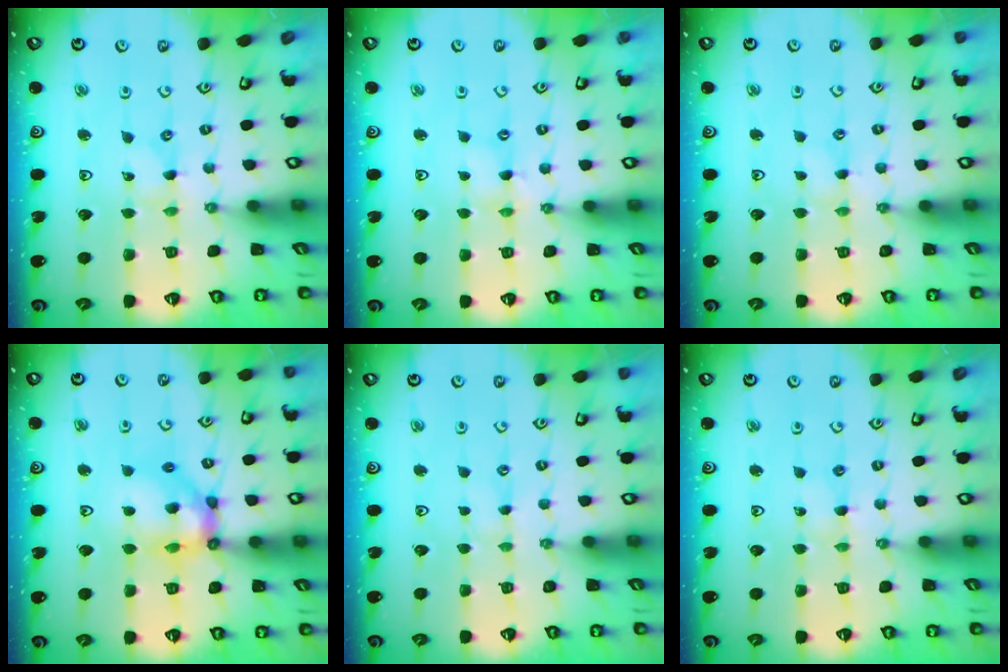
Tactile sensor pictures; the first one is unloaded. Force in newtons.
{"total": 1.6, "press": 1.6, "slide": 0.3}
{"total": 1.0, "press": 1.0, "slide": 0.3}
{"total": 13.9, "press": 13.8, "slide": 1.7}
{"total": 0.0}
{"total": 3.1, "press": 3.1, "slide": 0.4}